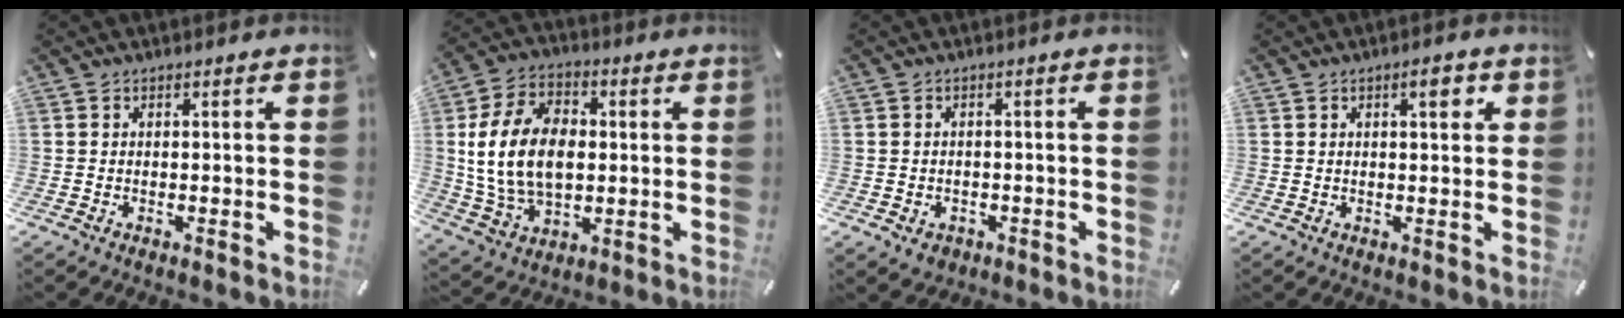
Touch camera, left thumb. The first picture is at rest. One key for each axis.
{"total": 15.8, "fx": 0.7, "fy": 11.2, "fz": 11.1, "tx": -0.249, "ty": 0.010, "tz": 0.013}
{"total": 2.5, "fx": -1.3, "fy": 2.0, "fz": 0.9, "tx": -0.015, "ty": 0.005, "tz": -0.024}
{"total": 3.6, "fx": 1.5, "fy": 1.3, "fz": 3.0, "tx": -0.038, "ty": -0.002, "tz": 0.018}